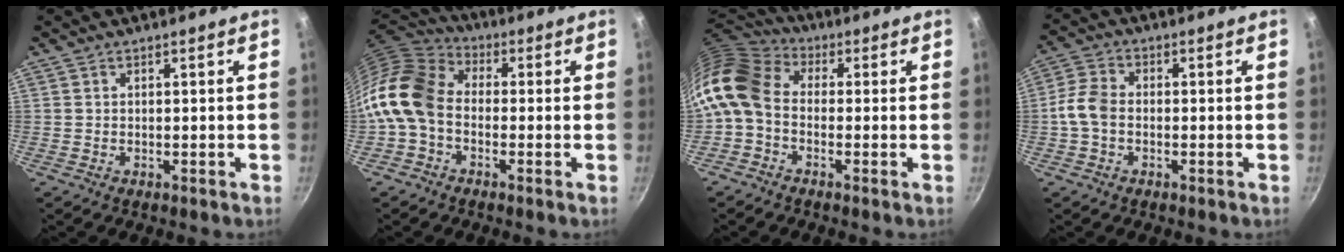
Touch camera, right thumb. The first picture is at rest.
{"total": 13.6, "force": [-2.6, 9.9, 9.0], "torque": [-0.161, 0.043, -0.079]}
{"total": 12.8, "force": [-1.6, 9.4, 8.6], "torque": [-0.173, 0.038, -0.056]}
{"total": 5.4, "force": [-1.1, 3.8, 3.8], "torque": [-0.081, 0.022, -0.034]}